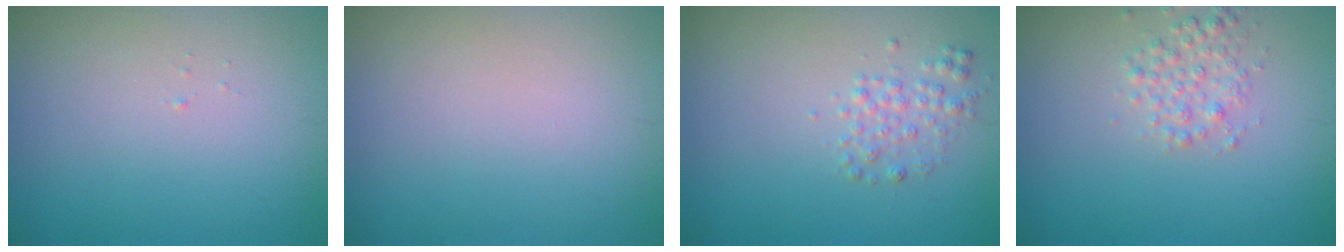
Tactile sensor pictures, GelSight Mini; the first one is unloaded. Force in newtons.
{"total": 0.0}
{"total": 1.6, "press": 1.6, "slide": 0.0}
{"total": 2.1, "press": 2.1, "slide": 0.0}